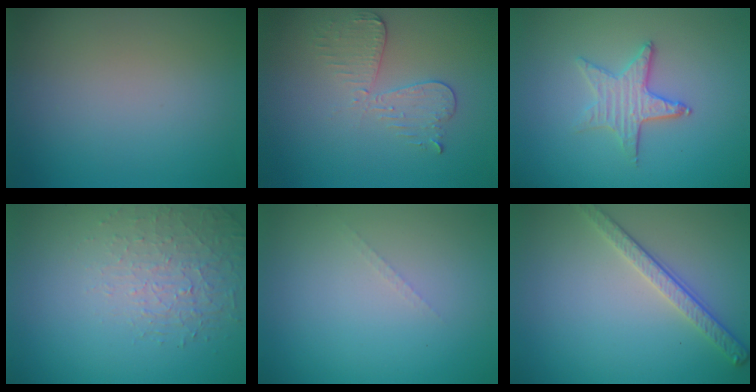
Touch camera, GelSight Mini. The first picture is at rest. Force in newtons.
{"total": 3.0, "press": 2.7, "slide": 1.2}
{"total": 2.8, "press": 2.5, "slide": 1.3}
{"total": 1.6, "press": 1.0, "slide": 1.2}
{"total": 0.6, "press": 0.6, "slide": 0.1}
{"total": 2.8, "press": 2.5, "slide": 1.2}